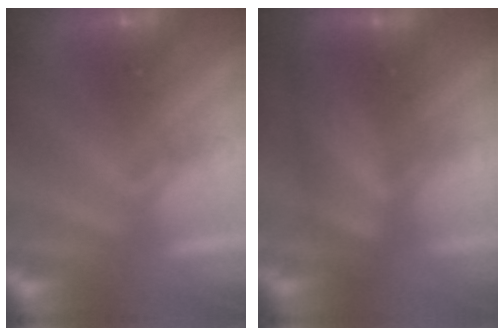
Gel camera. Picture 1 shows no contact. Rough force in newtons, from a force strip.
{"total": 8.7}